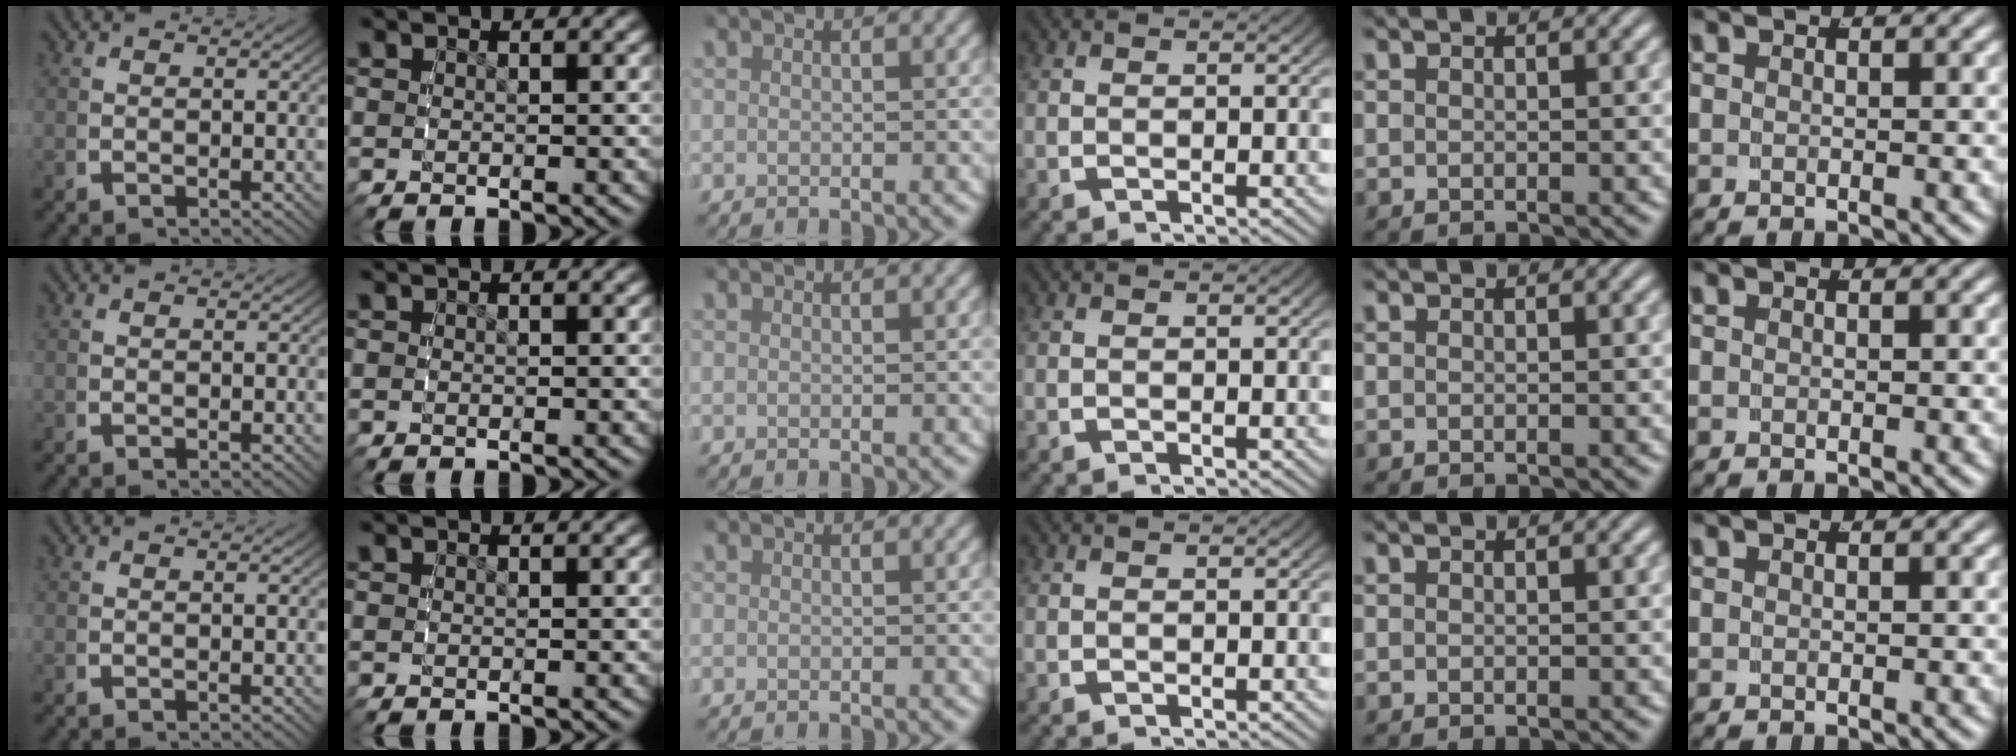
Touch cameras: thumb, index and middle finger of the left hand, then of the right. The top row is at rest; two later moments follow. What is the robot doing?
{"motion": "reach", "object": "markers"}